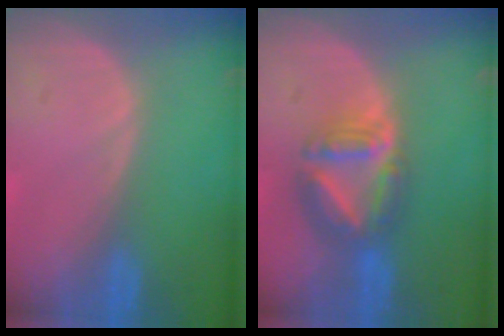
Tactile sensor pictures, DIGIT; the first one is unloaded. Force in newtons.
{"total": 7.5, "press": 6.7, "slide": 3.5}